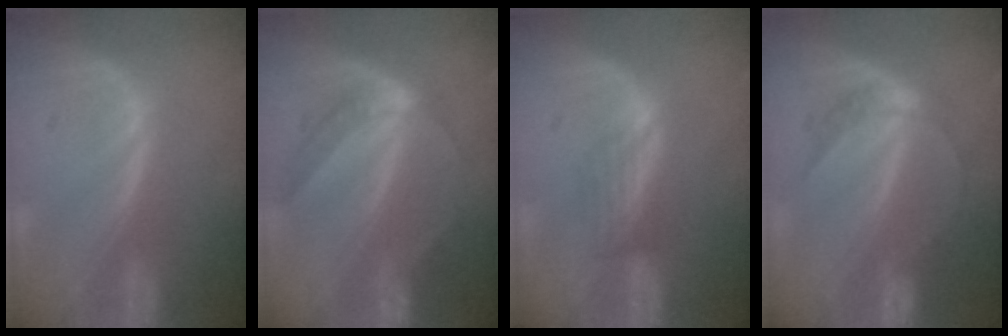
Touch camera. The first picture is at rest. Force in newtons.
{"total": 6.1, "press": 5.1, "slide": 3.2}
{"total": 3.2, "press": 2.9, "slide": 1.4}
{"total": 4.8, "press": 4.5, "slide": 1.6}